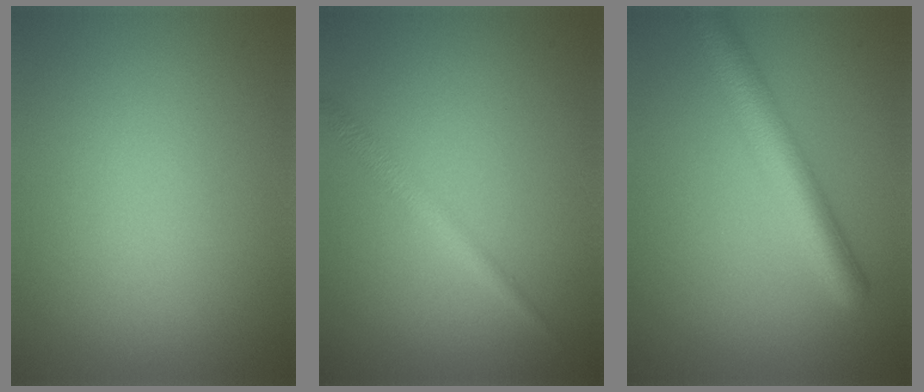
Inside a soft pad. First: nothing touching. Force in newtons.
{"total": 1.8, "press": 1.8, "slide": 0.0}
{"total": 4.7, "press": 4.7, "slide": 0.2}